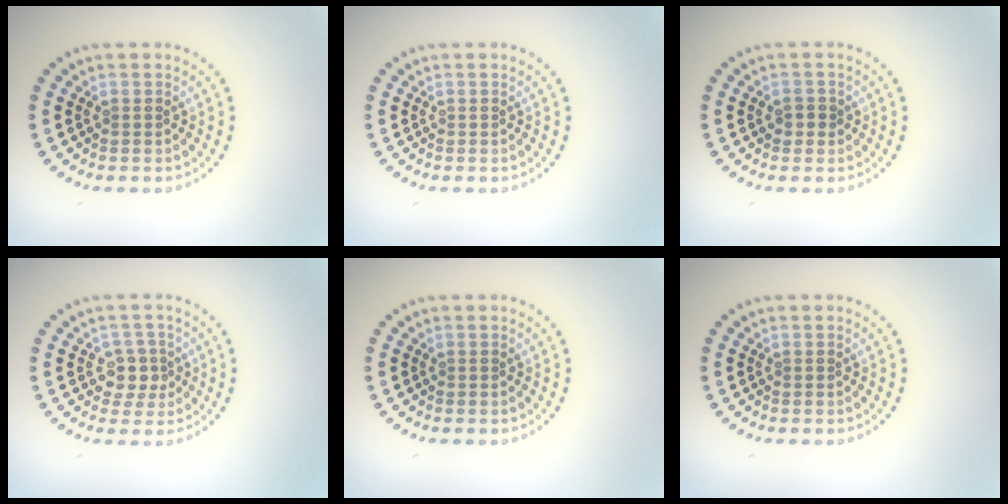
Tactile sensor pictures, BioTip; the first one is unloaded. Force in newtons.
{"total": 0.0}
{"total": 1.3, "press": 1.2, "slide": 0.5}
{"total": 2.5, "press": 2.2, "slide": 1.1}
{"total": 0.0}
{"total": 0.0}